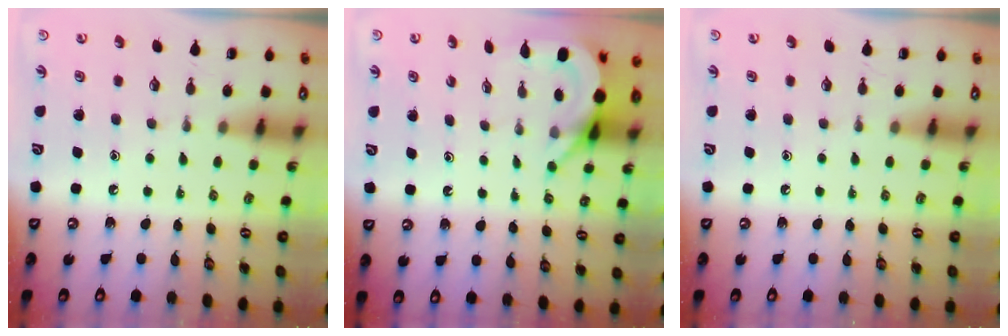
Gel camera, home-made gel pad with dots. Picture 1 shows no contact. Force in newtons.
{"total": 5.8, "press": 5.8, "slide": 0.5}
{"total": 0.0}